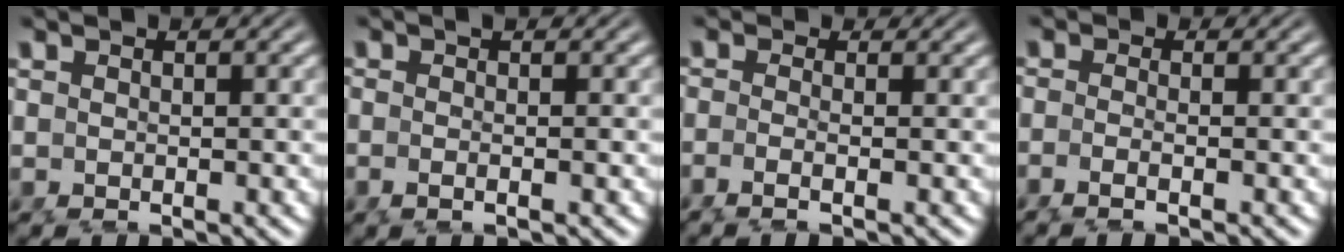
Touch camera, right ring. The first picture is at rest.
{"total": 2.0, "force": [-0.8, 0.8, 1.6], "torque": [-0.035, 0.007, -0.022]}
{"total": 2.1, "force": [-1.2, 0.4, 1.7], "torque": [-0.037, -0.004, -0.027]}
{"total": 2.4, "force": [-1.7, 0.5, 1.6], "torque": [-0.034, -0.002, -0.034]}